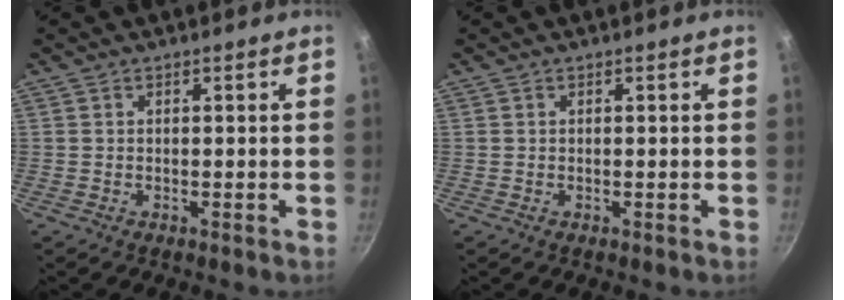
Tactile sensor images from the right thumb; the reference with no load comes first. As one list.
[{"total": 0.0}]